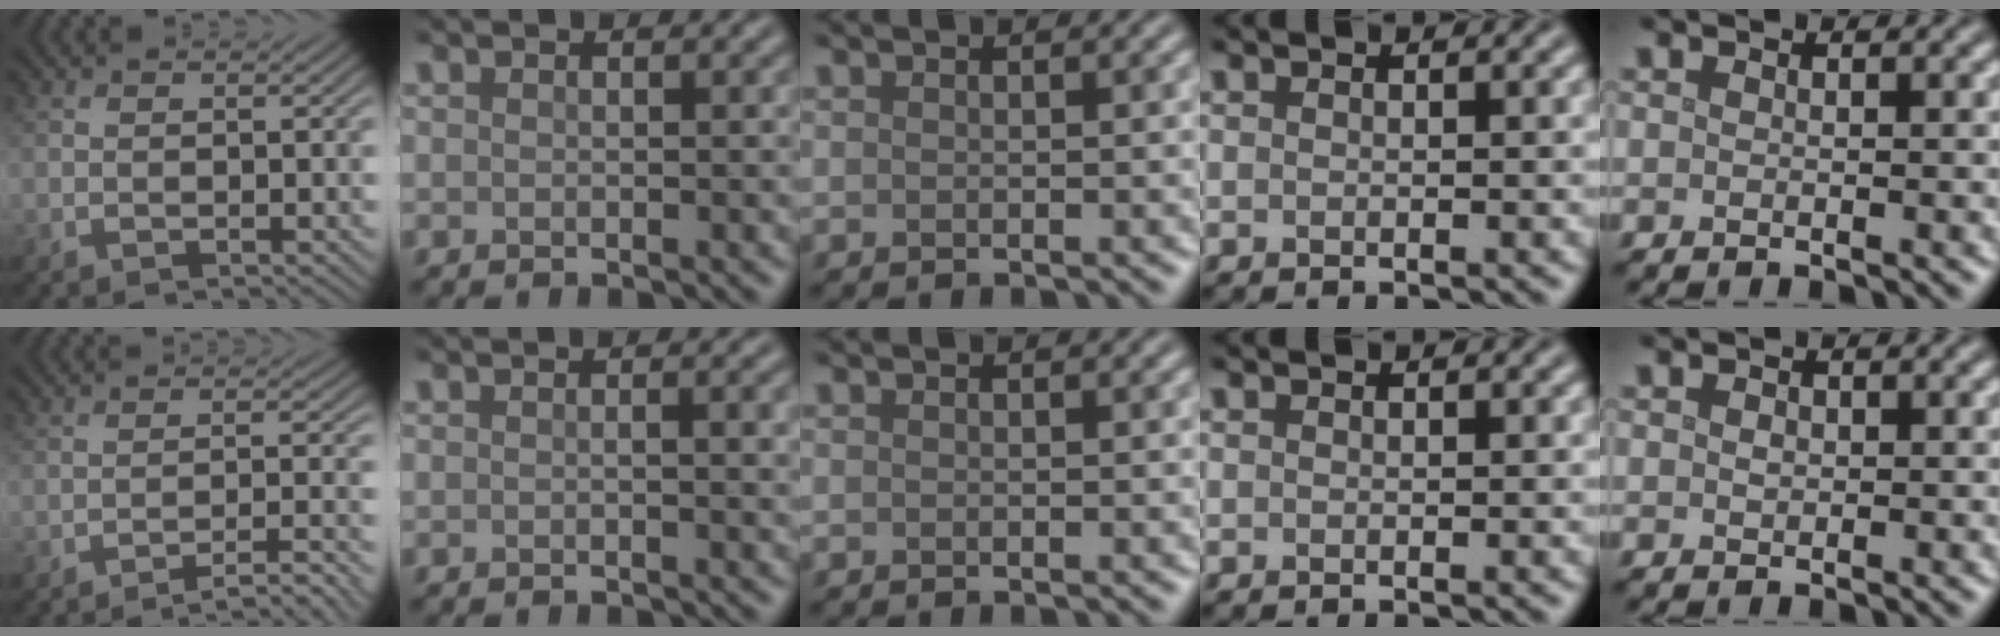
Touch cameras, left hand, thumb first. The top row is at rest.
{"thumb": {"total": 4.4, "force": [-3.4, 0.3, 2.8], "torque": [-0.041, 0.016, -0.064]}, "index": {"total": 1.8, "force": [0.1, 0.4, 1.8], "torque": [-0.025, 0.001, 0.000]}, "little": {"total": 0.7, "force": [0.1, 0.6, 0.4], "torque": [-0.007, -0.001, 0.001]}}